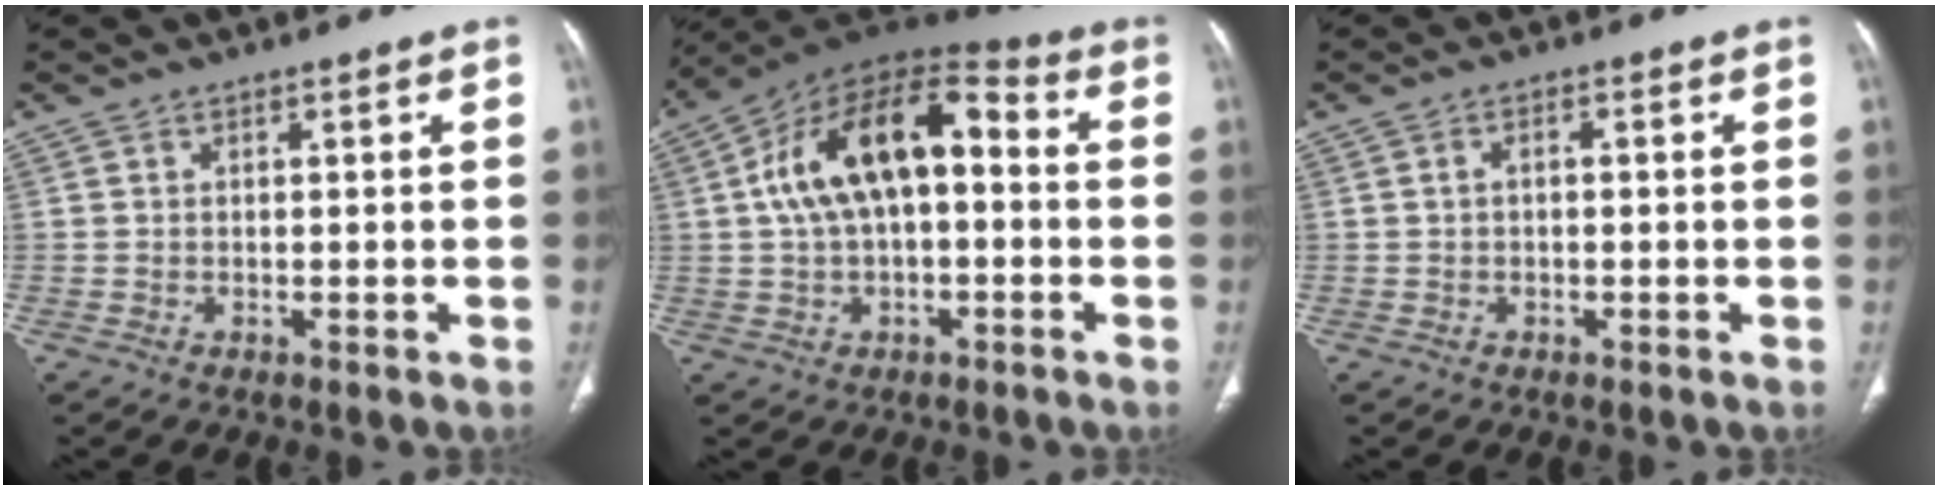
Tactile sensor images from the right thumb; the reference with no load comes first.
{"total": 17.6, "force": [1.7, 9.2, 14.9], "torque": [-0.248, 0.047, 0.020]}
{"total": 1.1, "force": [-0.1, 0.7, 0.9], "torque": [-0.014, 0.006, -0.003]}